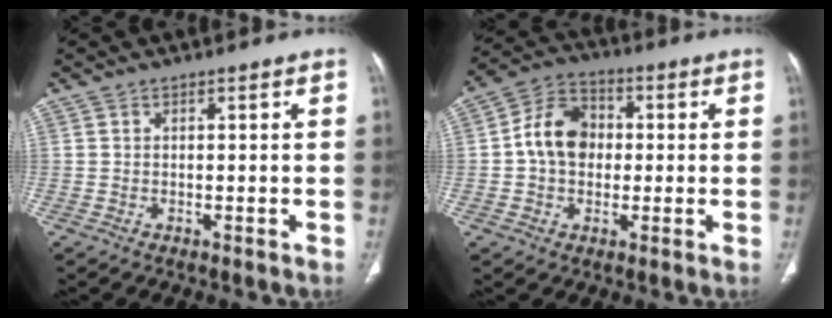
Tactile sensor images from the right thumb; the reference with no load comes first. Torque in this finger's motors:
{"motor_torque": [1.35, 1.53, 0.94, -0.73, 0.10]}